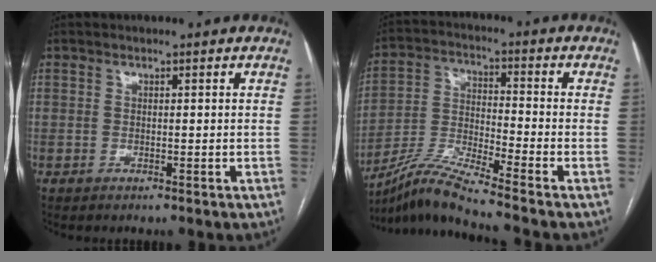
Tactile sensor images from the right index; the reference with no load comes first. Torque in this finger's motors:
{"motor_torque": [-0.28, -0.82, 0.00, 0.05]}